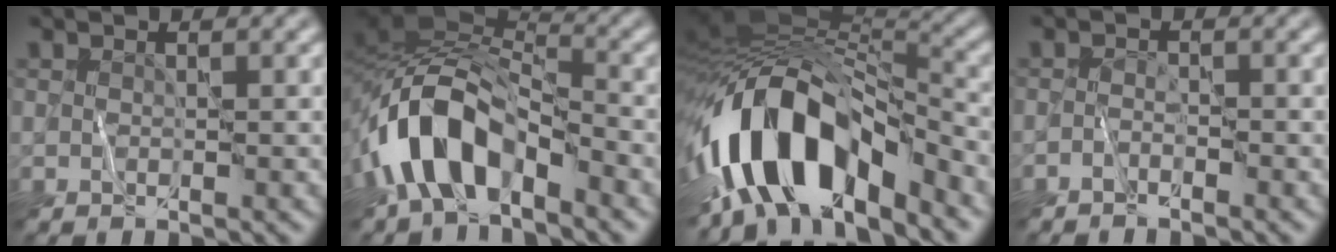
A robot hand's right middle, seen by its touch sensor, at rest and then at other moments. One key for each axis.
{"total": 9.6, "fx": -4.4, "fy": 5.1, "fz": 6.9, "tx": -0.122, "ty": 0.011, "tz": -0.088}
{"total": 13.4, "fx": -5.9, "fy": 6.8, "fz": 10.0, "tx": -0.173, "ty": -0.001, "tz": -0.104}
{"total": 1.1, "fx": -1.0, "fy": 0.1, "fz": 0.4, "tx": -0.006, "ty": 0.006, "tz": -0.023}